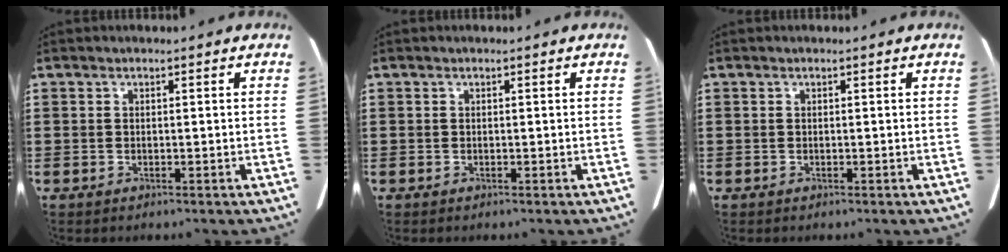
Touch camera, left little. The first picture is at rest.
{"total": 0.0}
{"total": 0.0}